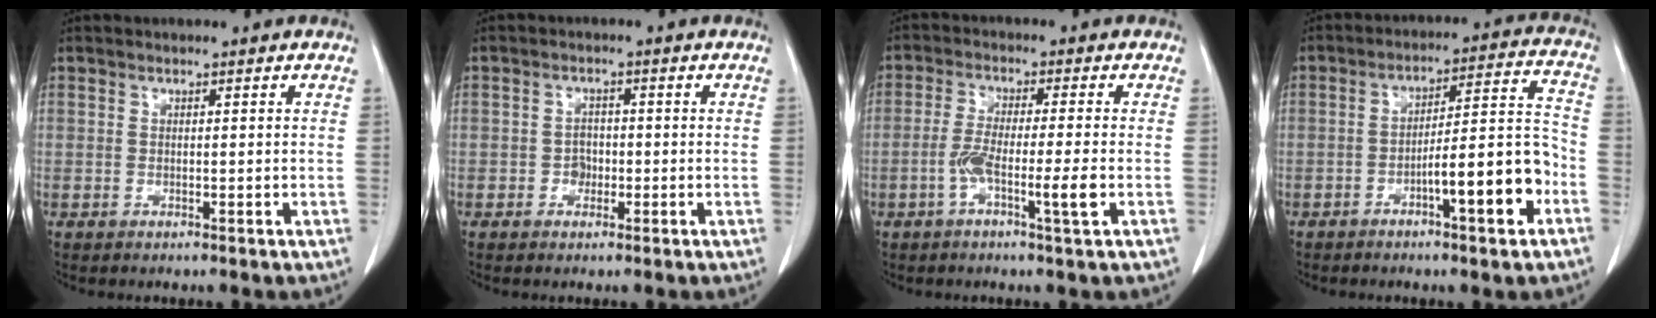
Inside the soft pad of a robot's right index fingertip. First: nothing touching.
{"total": 2.1, "force": [-0.6, 1.7, 1.0], "torque": [-0.012, 0.007, -0.009]}
{"total": 6.6, "force": [-2.2, 0.0, 6.2], "torque": [-0.116, -0.004, -0.040]}
{"total": 11.6, "force": [-4.9, 1.4, 10.4], "torque": [-0.151, 0.021, -0.071]}